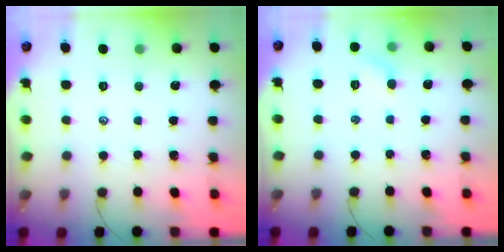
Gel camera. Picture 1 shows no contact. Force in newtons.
{"total": 5.0, "press": 4.7, "slide": 1.6}